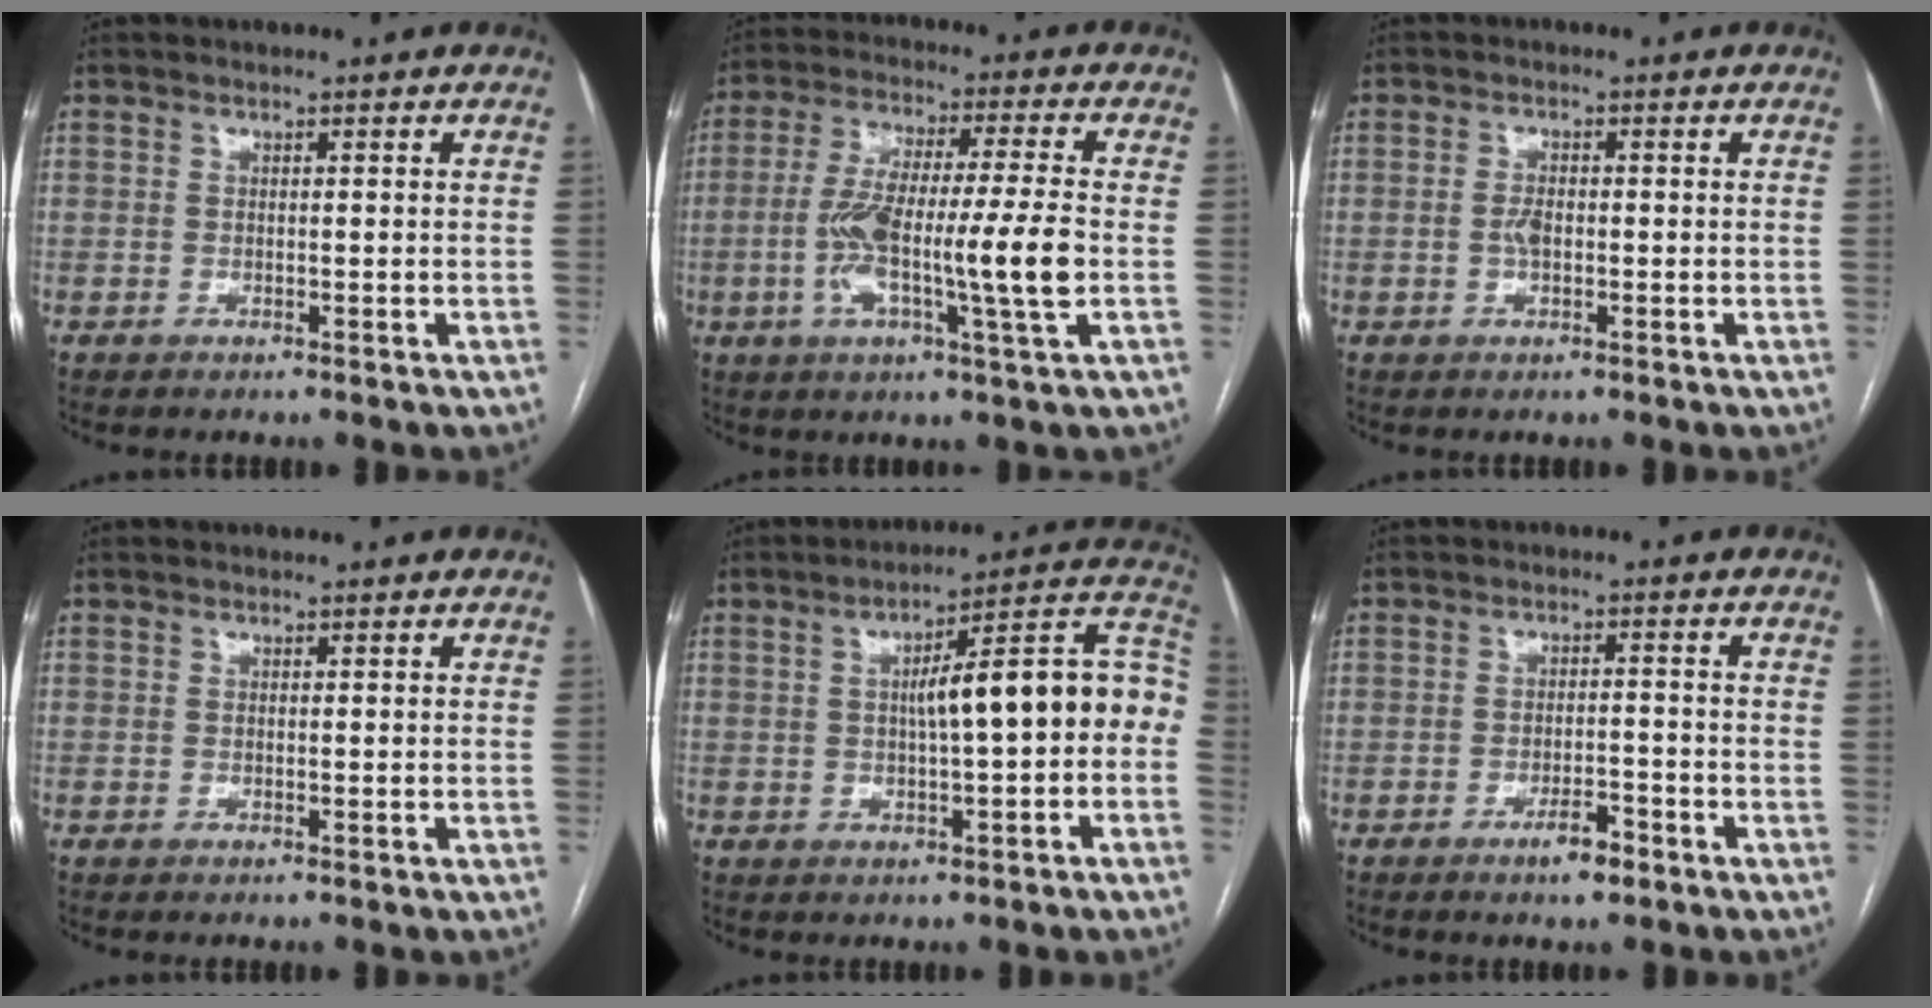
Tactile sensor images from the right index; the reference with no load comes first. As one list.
[{"total": 14.2, "force": [-2.4, 0.5, 14.0], "torque": [-0.263, 0.001, -0.049]}, {"total": 2.2, "force": [-0.3, 1.0, 1.9], "torque": [-0.040, 0.002, -0.006]}, {"total": 0.0}, {"total": 14.3, "force": [0.0, 2.7, 14.0], "torque": [-0.189, 0.053, 0.002]}, {"total": 3.6, "force": [-2.5, 1.1, 2.5], "torque": [-0.037, 0.004, -0.040]}]